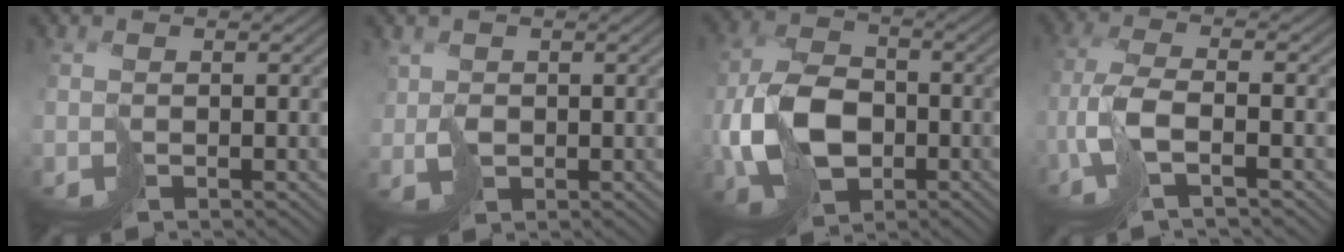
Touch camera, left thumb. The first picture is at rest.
{"total": 2.1, "force": [0.7, 1.8, 0.6], "torque": [-0.018, -0.008, 0.014]}
{"total": 10.3, "force": [-1.8, 7.1, 7.3], "torque": [-0.178, -0.011, -0.044]}
{"total": 5.9, "force": [-1.9, 1.5, 5.4], "torque": [-0.115, 0.002, -0.055]}